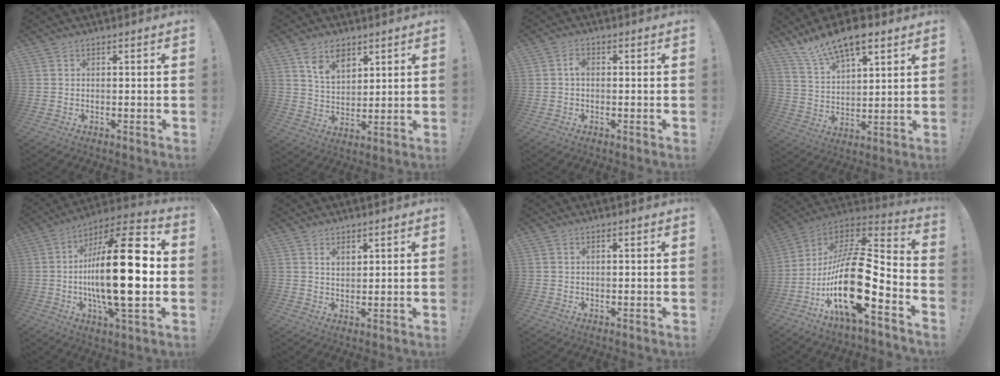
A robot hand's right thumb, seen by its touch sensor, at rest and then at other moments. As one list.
[{"total": 9.2, "force": [5.8, 5.7, 4.5], "torque": [-0.069, -0.029, 0.108]}, {"total": 2.0, "force": [-0.3, 1.2, 1.5], "torque": [-0.029, 0.007, -0.007]}, {"total": 12.5, "force": [9.5, 4.7, 6.7], "torque": [-0.126, -0.051, 0.172]}, {"total": 27.8, "force": [-1.5, 8.7, 26.4], "torque": [-0.463, -0.004, -0.034]}, {"total": 2.9, "force": [1.8, 1.9, 1.4], "torque": [-0.015, -0.009, 0.028]}, {"total": 0.8, "force": [0.2, 0.4, 0.6], "torque": [-0.005, 0.000, 0.000]}, {"total": 24.6, "force": [-6.8, 8.6, 22.0], "torque": [-0.421, 0.024, -0.117]}]